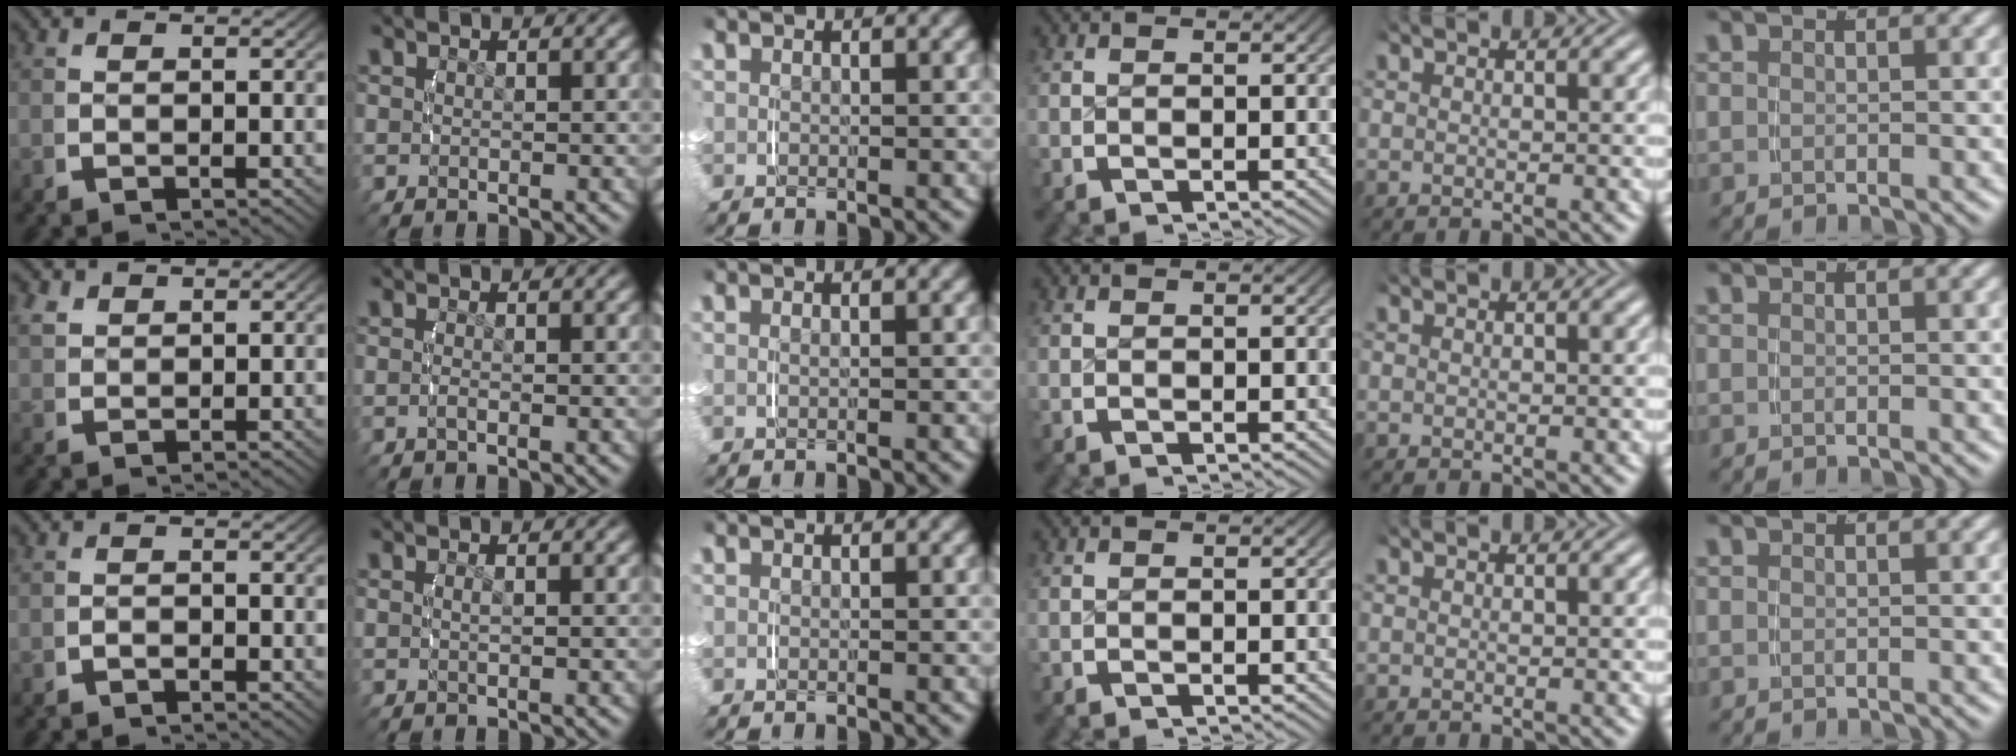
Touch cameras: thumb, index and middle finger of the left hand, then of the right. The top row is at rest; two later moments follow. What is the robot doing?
{"motion": "lift_and_place", "object": "small bumper sticker"}